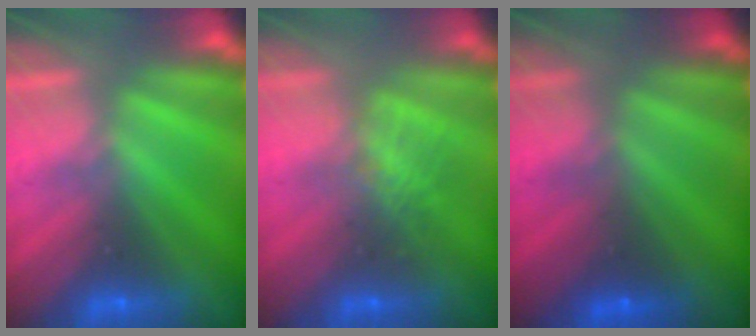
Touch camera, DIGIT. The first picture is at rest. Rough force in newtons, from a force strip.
{"total": 2.8}
{"total": 1.8}